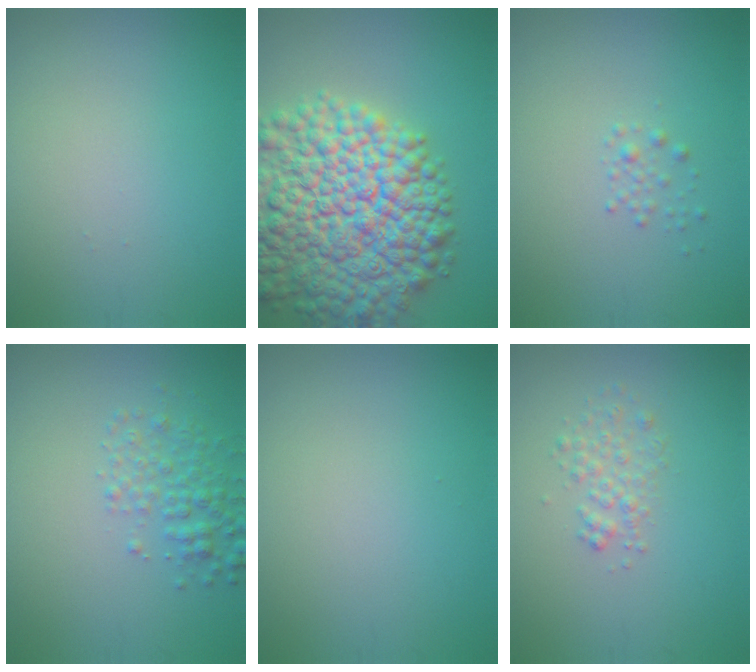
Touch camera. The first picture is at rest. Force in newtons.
{"total": 14.6, "press": 14.6, "slide": 0.8}
{"total": 0.9, "press": 0.9, "slide": 0.0}
{"total": 2.6, "press": 2.6, "slide": 0.1}
{"total": 0.0}
{"total": 1.7, "press": 1.7, "slide": 0.1}